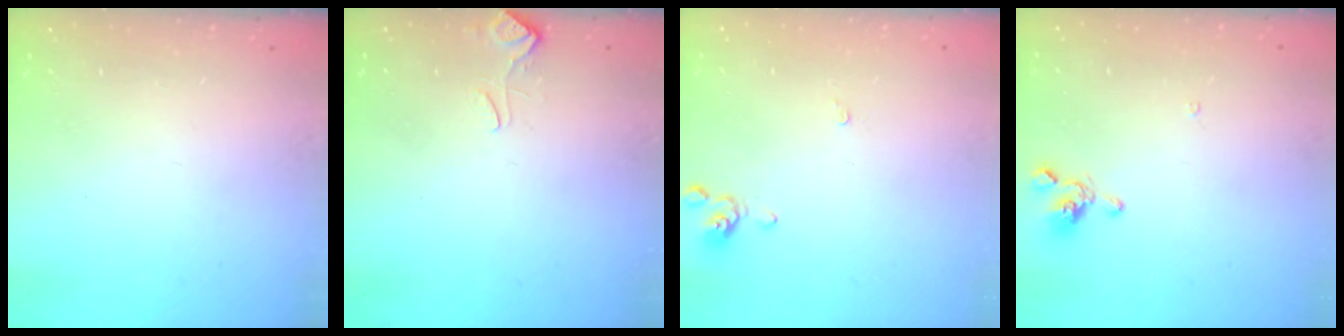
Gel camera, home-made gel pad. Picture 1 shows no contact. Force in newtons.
{"total": 4.1, "press": 4.0, "slide": 0.6}
{"total": 0.0}
{"total": 0.8, "press": 0.5, "slide": 0.7}